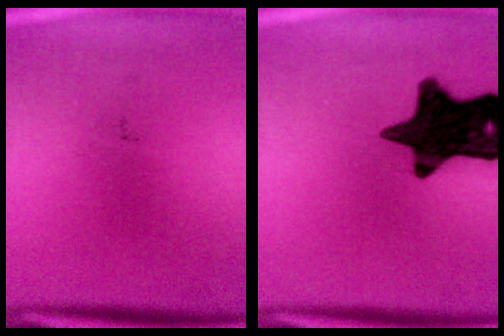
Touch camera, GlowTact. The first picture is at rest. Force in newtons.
{"total": 16.3}